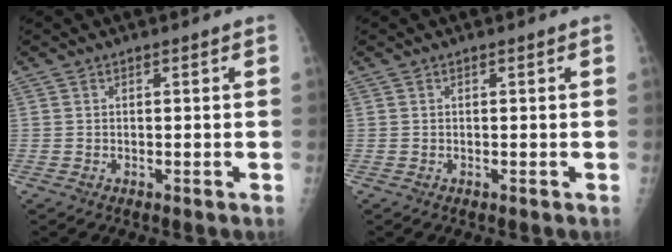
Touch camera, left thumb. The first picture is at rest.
{"total": 0.0}